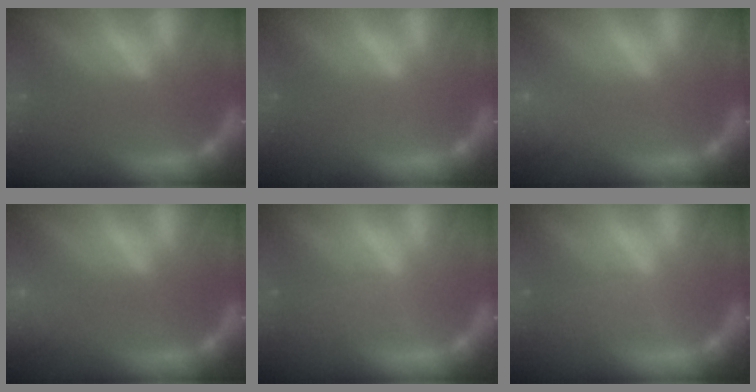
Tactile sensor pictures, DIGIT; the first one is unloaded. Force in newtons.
{"total": 0.0}
{"total": 5.1}
{"total": 5.1}
{"total": 2.4}
{"total": 2.4}